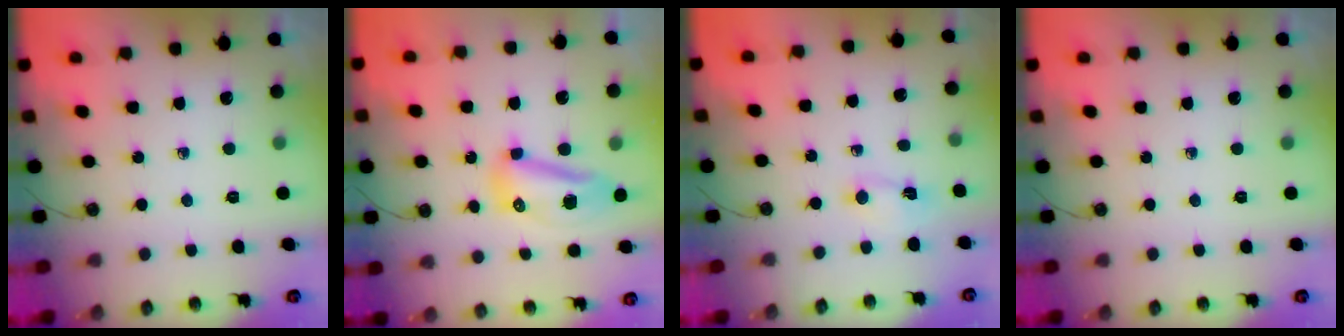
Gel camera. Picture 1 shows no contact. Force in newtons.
{"total": 10.0, "press": 9.9, "slide": 1.3}
{"total": 1.0, "press": 1.0, "slide": 0.4}
{"total": 0.0}